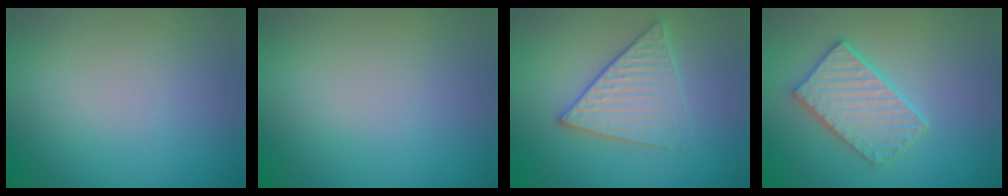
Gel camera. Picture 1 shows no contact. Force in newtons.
{"total": 0.0}
{"total": 3.5, "press": 3.1, "slide": 1.5}
{"total": 3.8, "press": 3.5, "slide": 1.4}